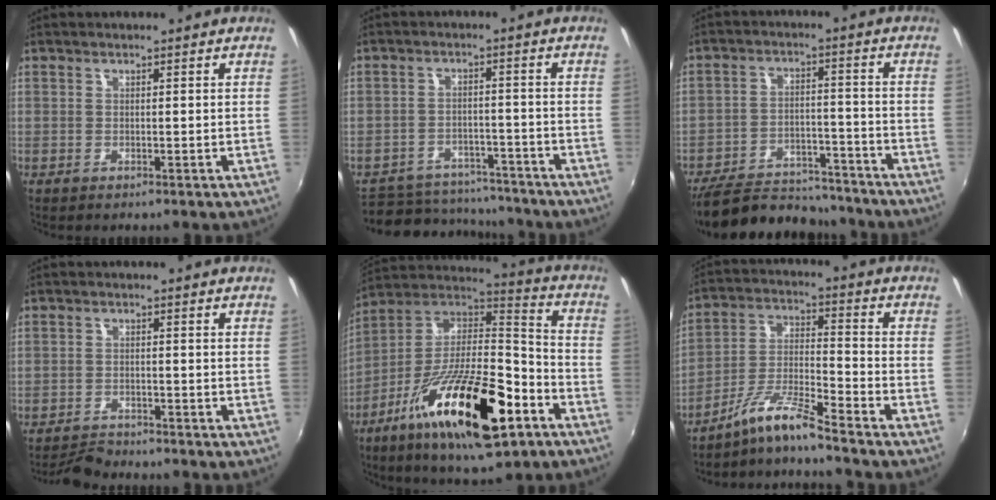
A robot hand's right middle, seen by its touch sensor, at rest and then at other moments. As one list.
[{"total": 10.8, "force": [-9.1, 5.6, 2.1], "torque": [-0.061, 0.023, -0.117]}, {"total": 14.3, "force": [-12.5, 5.8, 3.7], "torque": [-0.089, 0.021, -0.177]}, {"total": 4.0, "force": [-3.9, 0.6, 0.4], "torque": [-0.024, -0.002, -0.073]}, {"total": 25.7, "force": [-12.2, 8.5, 21.0], "torque": [-0.369, -0.030, -0.208]}, {"total": 8.1, "force": [-7.2, -1.1, 3.6], "torque": [-0.082, 0.018, -0.147]}]